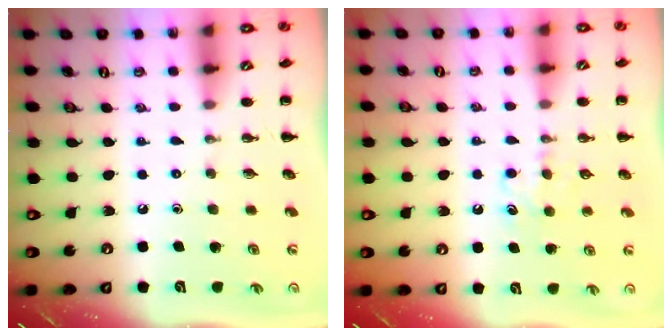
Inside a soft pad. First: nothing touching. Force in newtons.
{"total": 5.0, "press": 4.8, "slide": 1.5}